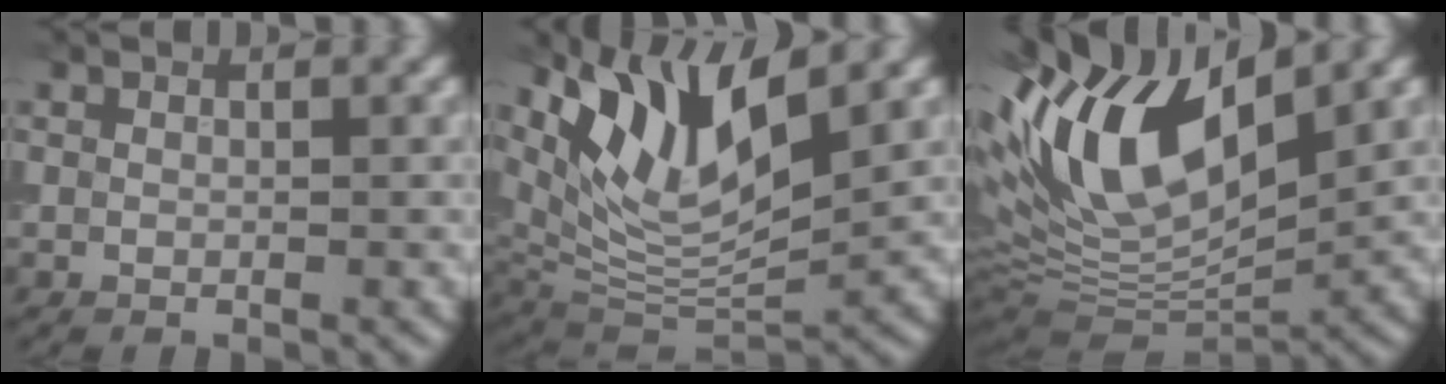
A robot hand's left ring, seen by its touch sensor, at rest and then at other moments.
{"total": 10.1, "force": [5.4, 3.7, 7.7], "torque": [-0.149, -0.007, 0.105]}
{"total": 12.8, "force": [4.0, 5.7, 10.7], "torque": [-0.195, 0.009, 0.064]}